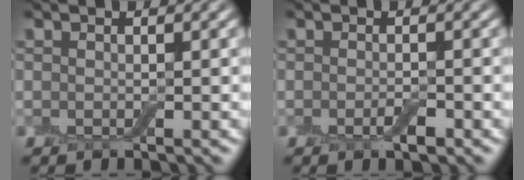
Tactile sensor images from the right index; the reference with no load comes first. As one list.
[{"total": 1.3, "force": [-0.5, 0.4, 1.1], "torque": [-0.019, -0.004, -0.011]}]